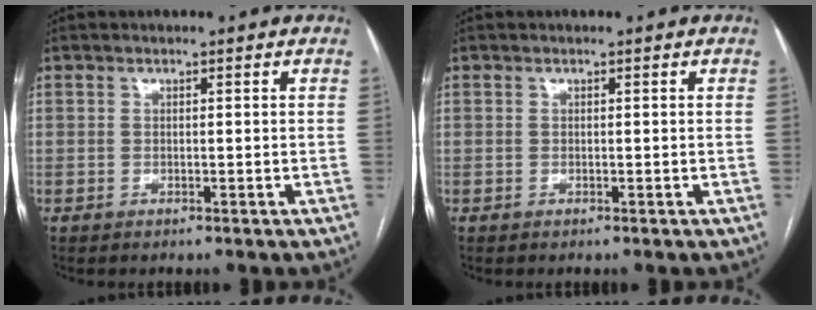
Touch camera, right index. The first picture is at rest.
{"total": 0.0}